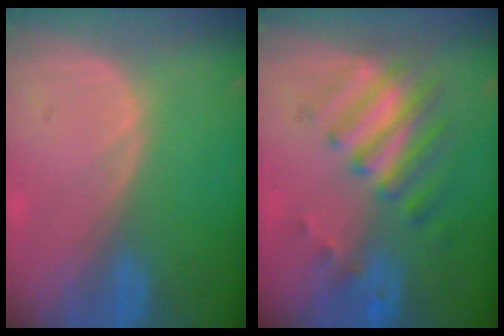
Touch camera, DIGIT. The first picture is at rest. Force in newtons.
{"total": 7.8, "press": 6.9, "slide": 3.6}